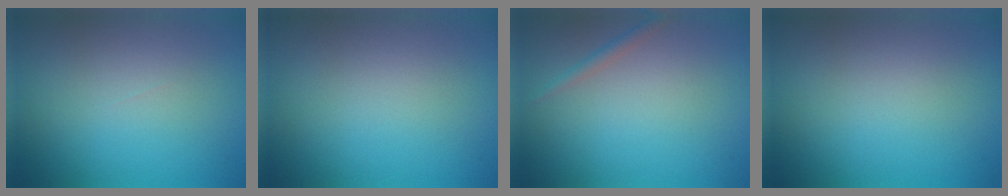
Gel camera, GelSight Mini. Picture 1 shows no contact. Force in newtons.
{"total": 0.0}
{"total": 1.0, "press": 1.0, "slide": 0.0}
{"total": 0.0}